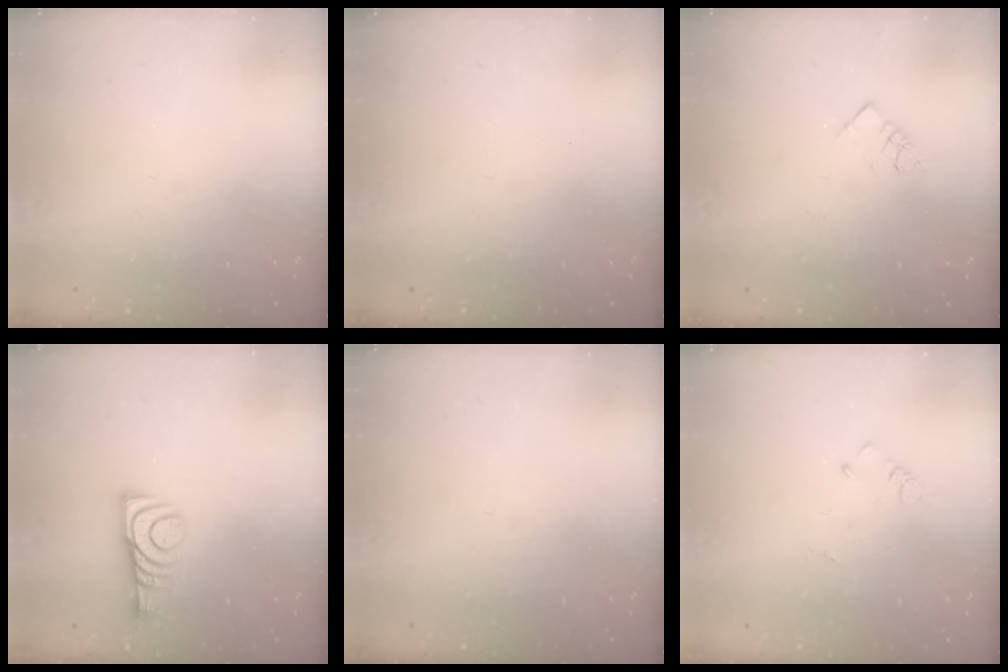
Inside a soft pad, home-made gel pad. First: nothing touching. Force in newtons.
{"total": 0.0}
{"total": 3.6, "press": 3.6, "slide": 0.2}
{"total": 7.8, "press": 7.8, "slide": 0.7}
{"total": 0.0}
{"total": 2.0, "press": 2.0, "slide": 0.3}